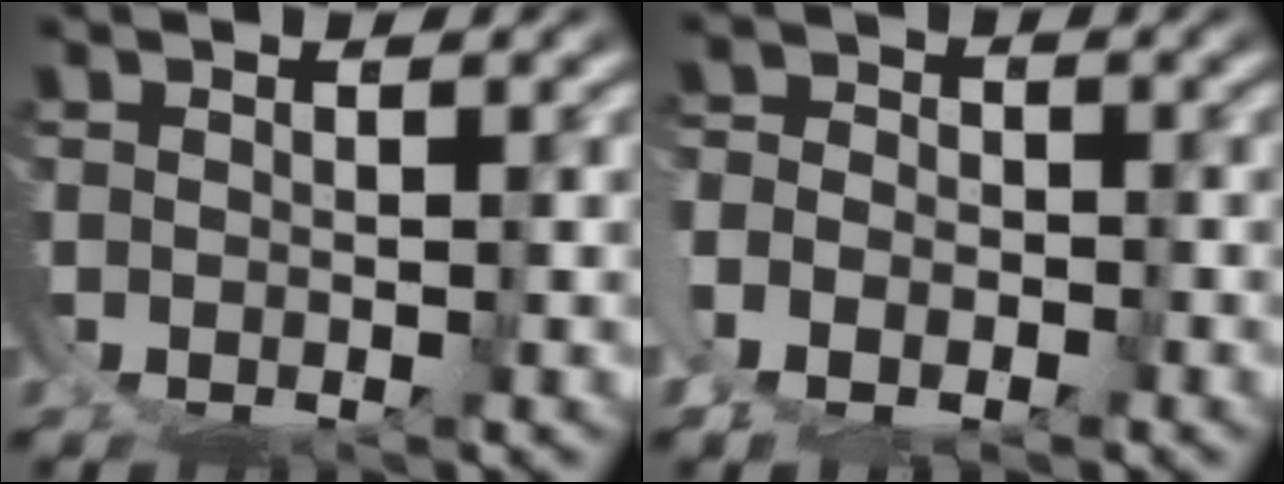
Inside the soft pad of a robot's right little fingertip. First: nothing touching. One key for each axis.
{"total": 2.9, "fx": -1.3, "fy": 1.9, "fz": 1.7, "tx": -0.033, "ty": -0.016, "tz": -0.021}